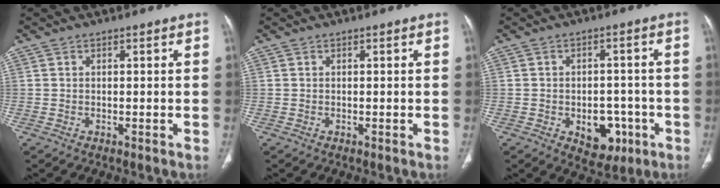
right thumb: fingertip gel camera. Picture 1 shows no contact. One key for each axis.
{"total": 0.0}
{"total": 8.4, "fx": -3.0, "fy": 5.7, "fz": 5.4, "tx": -0.034, "ty": 0.021, "tz": -0.028}